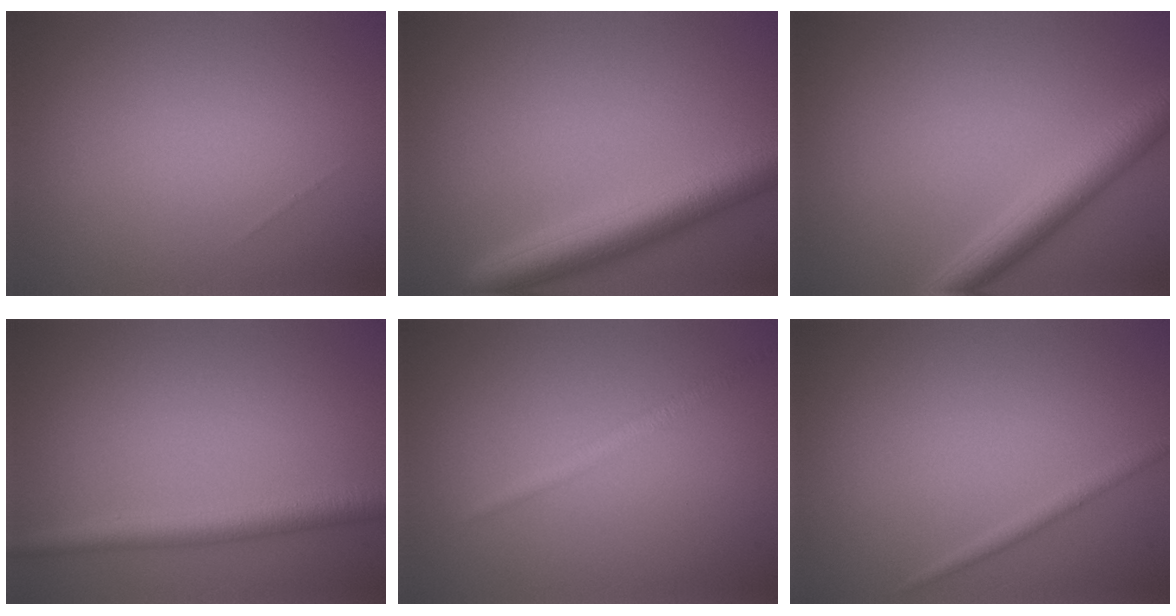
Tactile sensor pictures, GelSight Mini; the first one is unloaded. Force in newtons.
{"total": 6.6, "press": 6.5, "slide": 0.3}
{"total": 4.2, "press": 4.2, "slide": 0.1}
{"total": 3.7, "press": 3.7, "slide": 0.0}
{"total": 1.3, "press": 1.3, "slide": 0.0}
{"total": 1.1, "press": 1.0, "slide": 0.1}